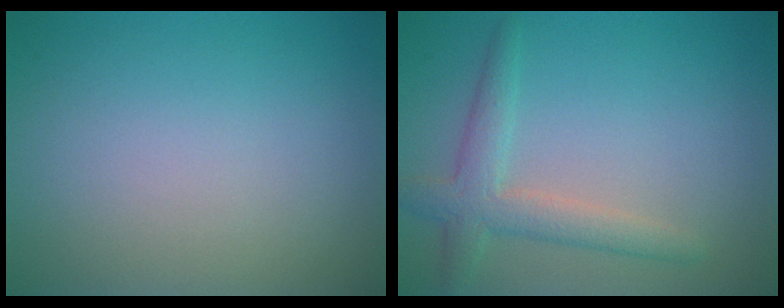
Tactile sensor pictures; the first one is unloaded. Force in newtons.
{"total": 3.2, "press": 3.2, "slide": 0.1}